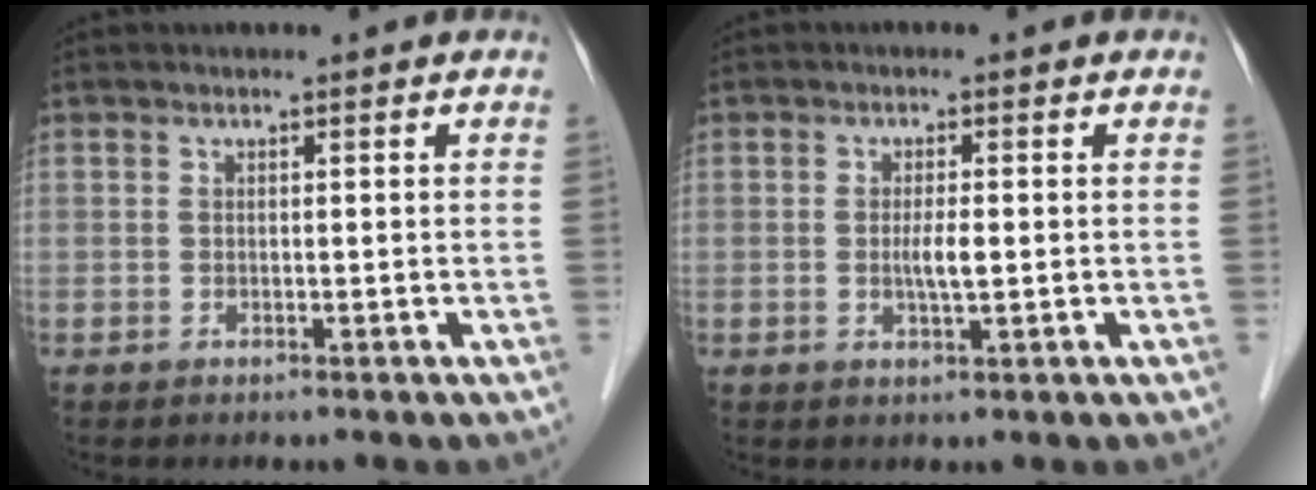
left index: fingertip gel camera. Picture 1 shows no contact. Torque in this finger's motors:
{"motor_torque": [0.36, 0.41, 0.08, 0.02]}